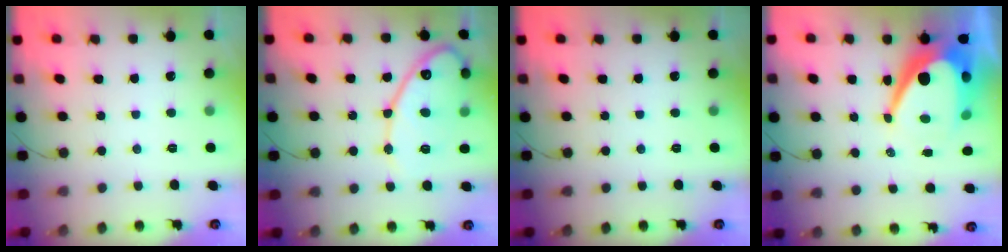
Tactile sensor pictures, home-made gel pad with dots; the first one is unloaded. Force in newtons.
{"total": 14.9, "press": 14.8, "slide": 1.0}
{"total": 0.0}
{"total": 16.5, "press": 16.4, "slide": 1.5}